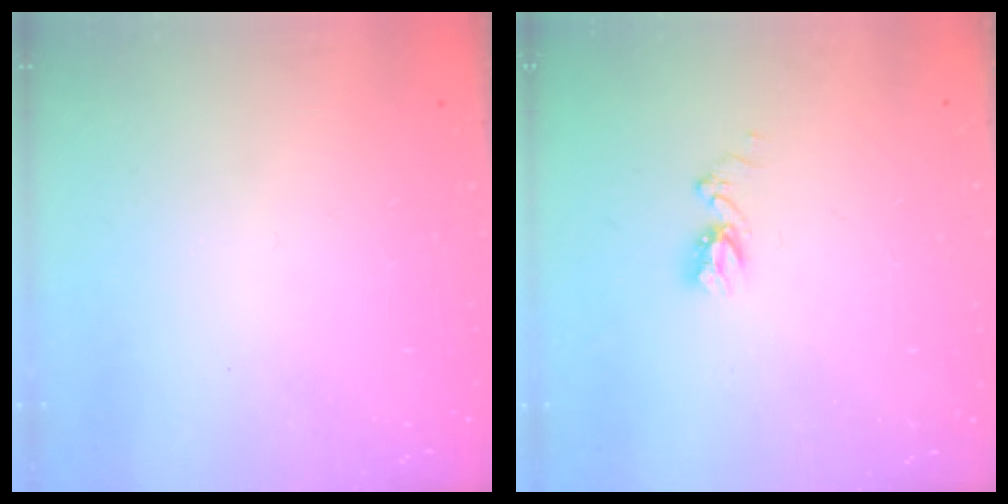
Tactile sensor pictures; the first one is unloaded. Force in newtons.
{"total": 7.1, "press": 7.1, "slide": 0.8}